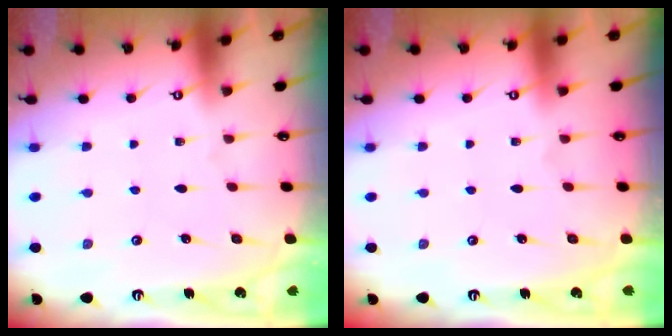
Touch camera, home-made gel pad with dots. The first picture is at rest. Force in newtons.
{"total": 0.0}